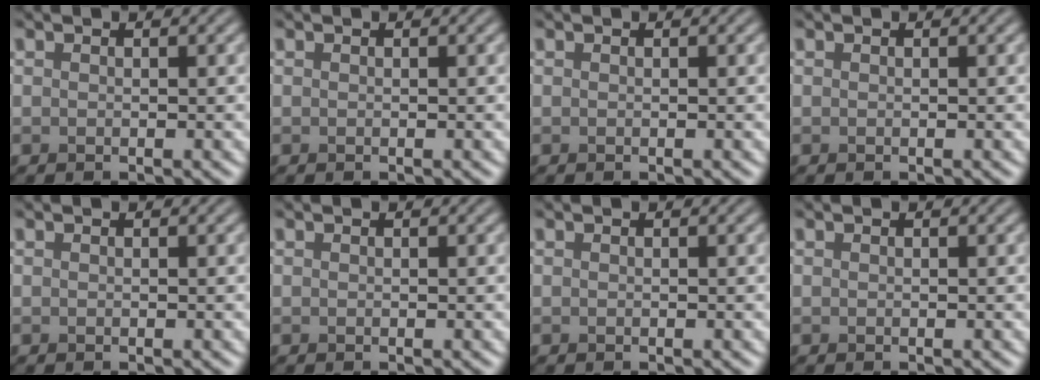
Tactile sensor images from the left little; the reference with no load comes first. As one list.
[{"total": 0.0}, {"total": 0.0}, {"total": 0.0}, {"total": 0.0}, {"total": 0.0}, {"total": 0.0}, {"total": 0.0}]